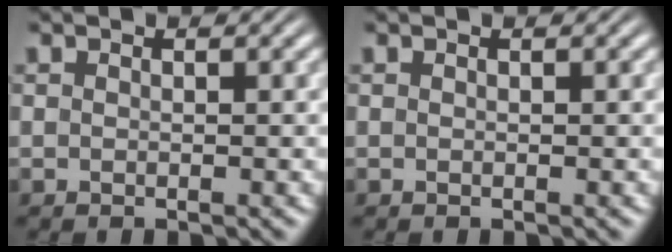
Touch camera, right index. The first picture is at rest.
{"total": 0.0}